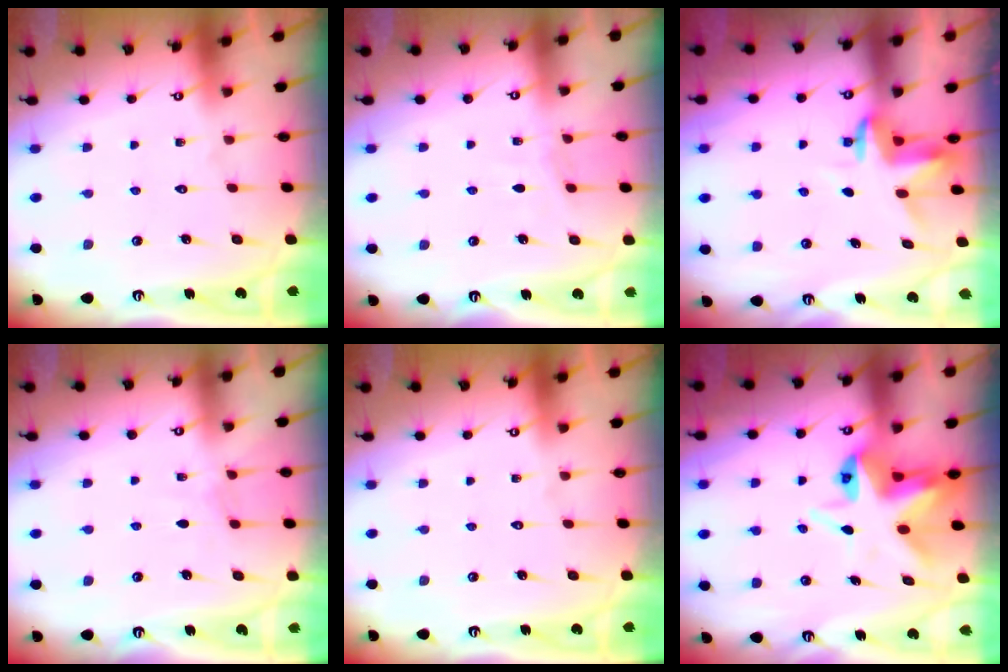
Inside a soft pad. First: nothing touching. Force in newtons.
{"total": 2.4, "press": 2.4, "slide": 0.3}
{"total": 3.4, "press": 3.4, "slide": 0.2}
{"total": 3.1, "press": 3.1, "slide": 0.5}
{"total": 0.0}
{"total": 8.2, "press": 8.1, "slide": 0.6}